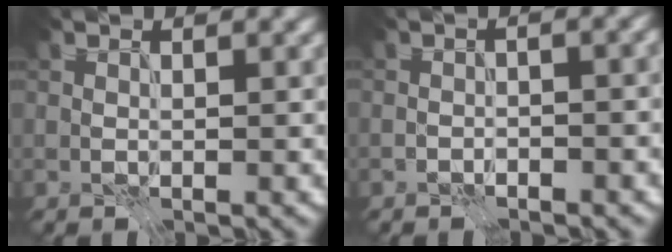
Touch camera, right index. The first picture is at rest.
{"total": 4.2, "force": [0.3, 2.0, 3.6], "torque": [-0.010, 0.032, -0.019]}